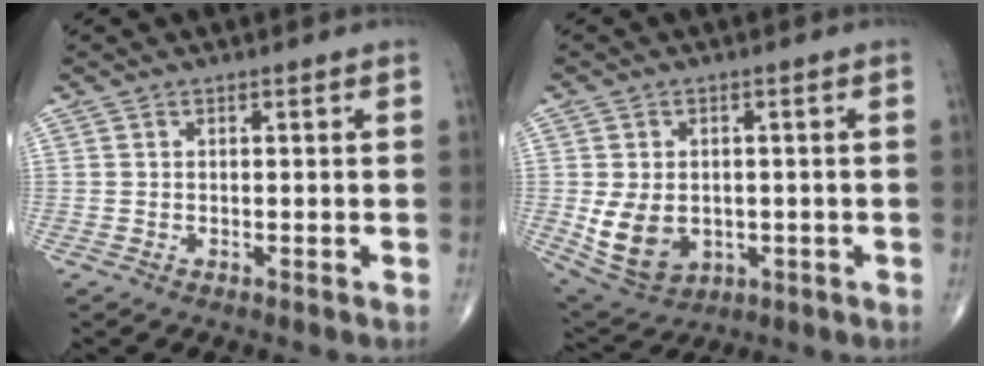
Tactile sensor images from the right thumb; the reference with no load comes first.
{"total": 9.3, "force": [-1.1, 6.9, 6.3], "torque": [-0.097, -0.004, 0.003]}